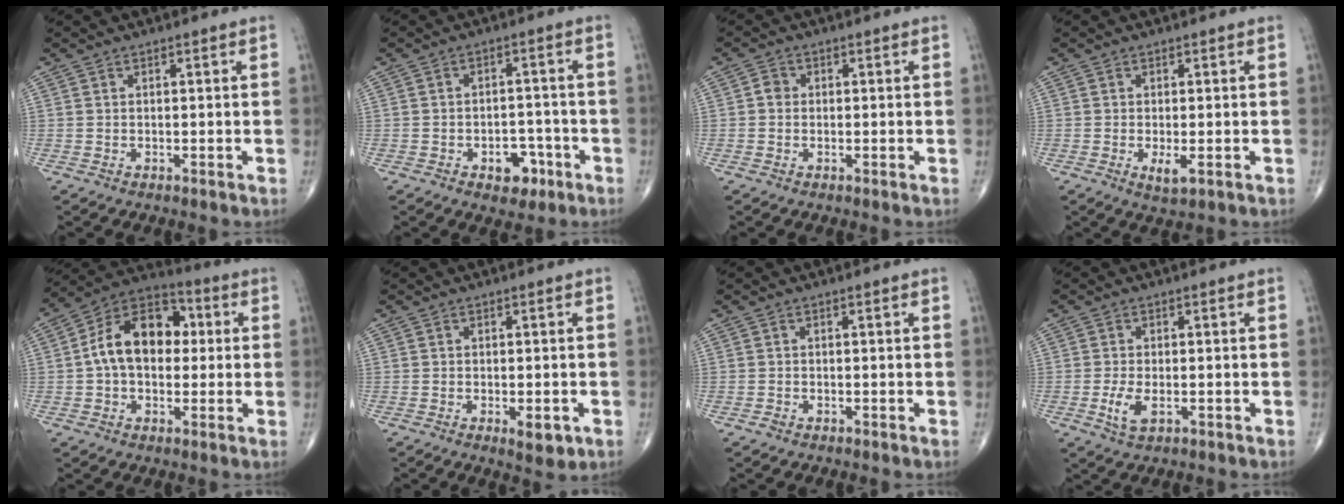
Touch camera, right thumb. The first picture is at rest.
{"total": 5.7, "force": [-2.8, 3.8, 3.3], "torque": [-0.014, 0.027, -0.034]}
{"total": 1.8, "force": [-0.1, 1.6, 0.8], "torque": [-0.004, 0.005, -0.006]}
{"total": 2.8, "force": [-0.7, 0.9, 2.5], "torque": [-0.045, -0.008, -0.011]}
{"total": 14.8, "force": [1.2, 9.9, 11.0], "torque": [-0.158, 0.033, 0.006]}
{"total": 4.0, "force": [-1.4, 1.7, 3.4], "torque": [-0.038, -0.005, -0.015]}
{"total": 0.6, "force": [-0.4, 0.4, 0.1], "torque": [0.000, 0.002, -0.011]}
{"total": 3.9, "force": [-1.0, 1.8, 3.2], "torque": [-0.067, -0.004, -0.018]}